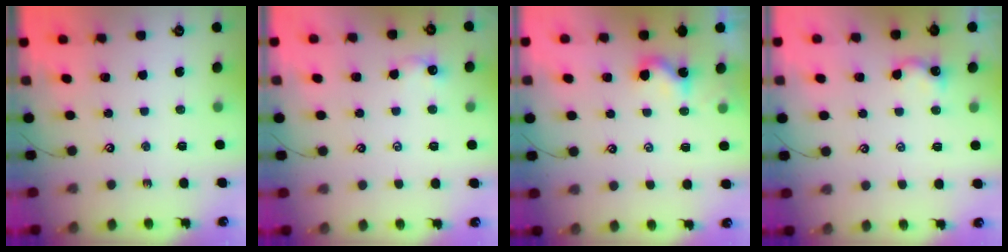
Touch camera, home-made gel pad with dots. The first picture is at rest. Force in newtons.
{"total": 0.6, "press": 0.3, "slide": 0.6}
{"total": 0.6, "press": 0.4, "slide": 0.5}
{"total": 2.9, "press": 2.9, "slide": 0.3}